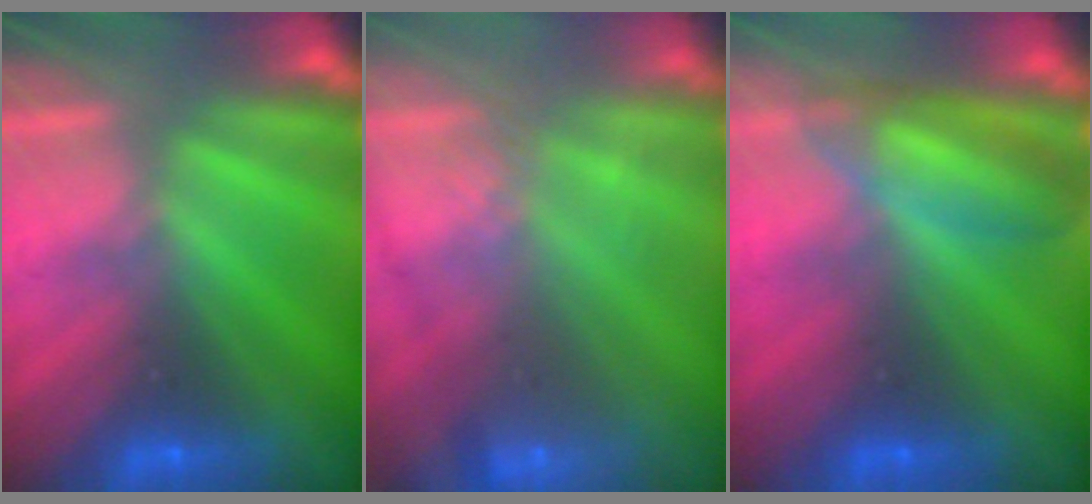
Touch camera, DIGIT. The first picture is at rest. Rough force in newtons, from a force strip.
{"total": 3.0}
{"total": 4.8}